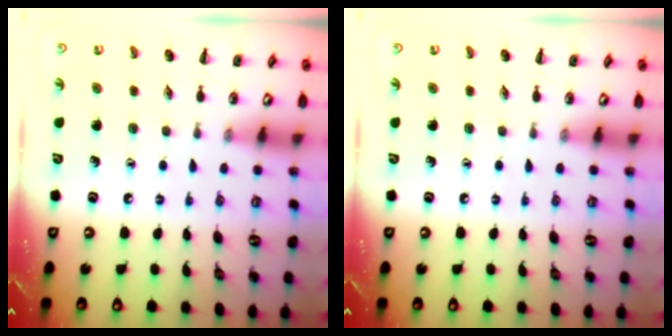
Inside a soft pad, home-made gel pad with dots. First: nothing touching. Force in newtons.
{"total": 0.0}